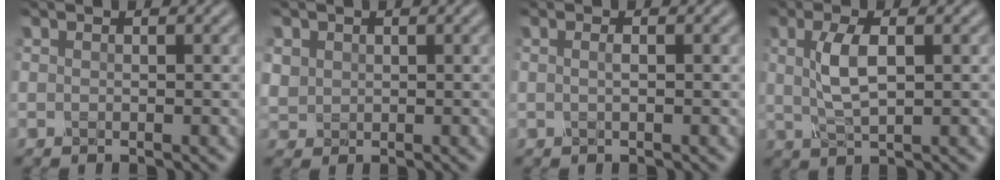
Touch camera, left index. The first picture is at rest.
{"total": 1.6, "force": [0.5, 1.5, 0.3], "torque": [-0.010, -0.003, 0.013]}
{"total": 0.8, "force": [0.1, 0.3, 0.8], "torque": [-0.012, -0.003, -0.001]}
{"total": 3.8, "force": [0.8, 1.3, 3.5], "torque": [-0.076, 0.003, 0.016]}